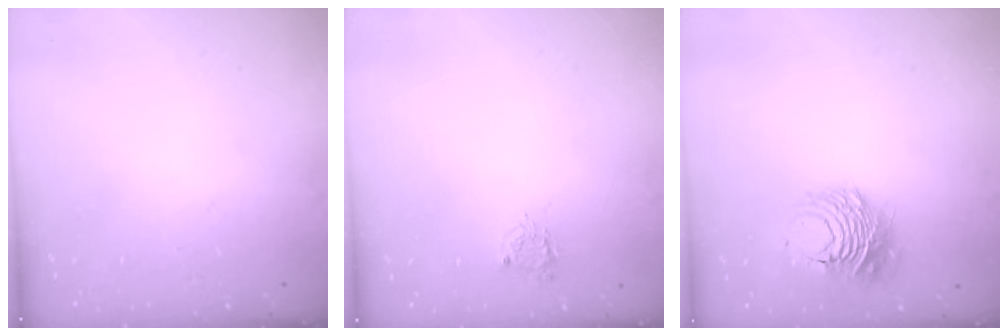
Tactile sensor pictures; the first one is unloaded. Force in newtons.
{"total": 4.4, "press": 4.3, "slide": 0.2}
{"total": 10.5, "press": 10.4, "slide": 0.6}